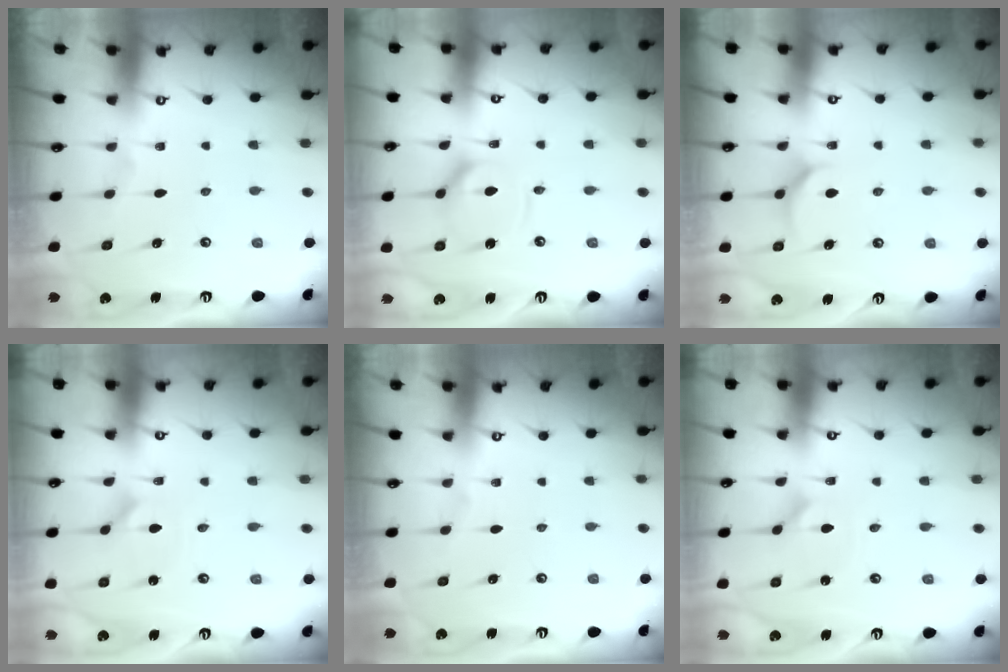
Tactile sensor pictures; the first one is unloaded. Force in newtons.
{"total": 10.5, "press": 10.5, "slide": 1.0}
{"total": 7.9, "press": 7.9, "slide": 0.4}
{"total": 1.2, "press": 1.2, "slide": 0.1}
{"total": 0.0}
{"total": 1.2, "press": 1.2, "slide": 0.1}